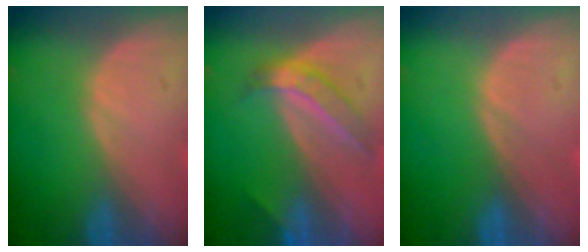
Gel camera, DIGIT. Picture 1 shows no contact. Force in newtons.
{"total": 5.2, "press": 4.8, "slide": 2.2}
{"total": 0.0}